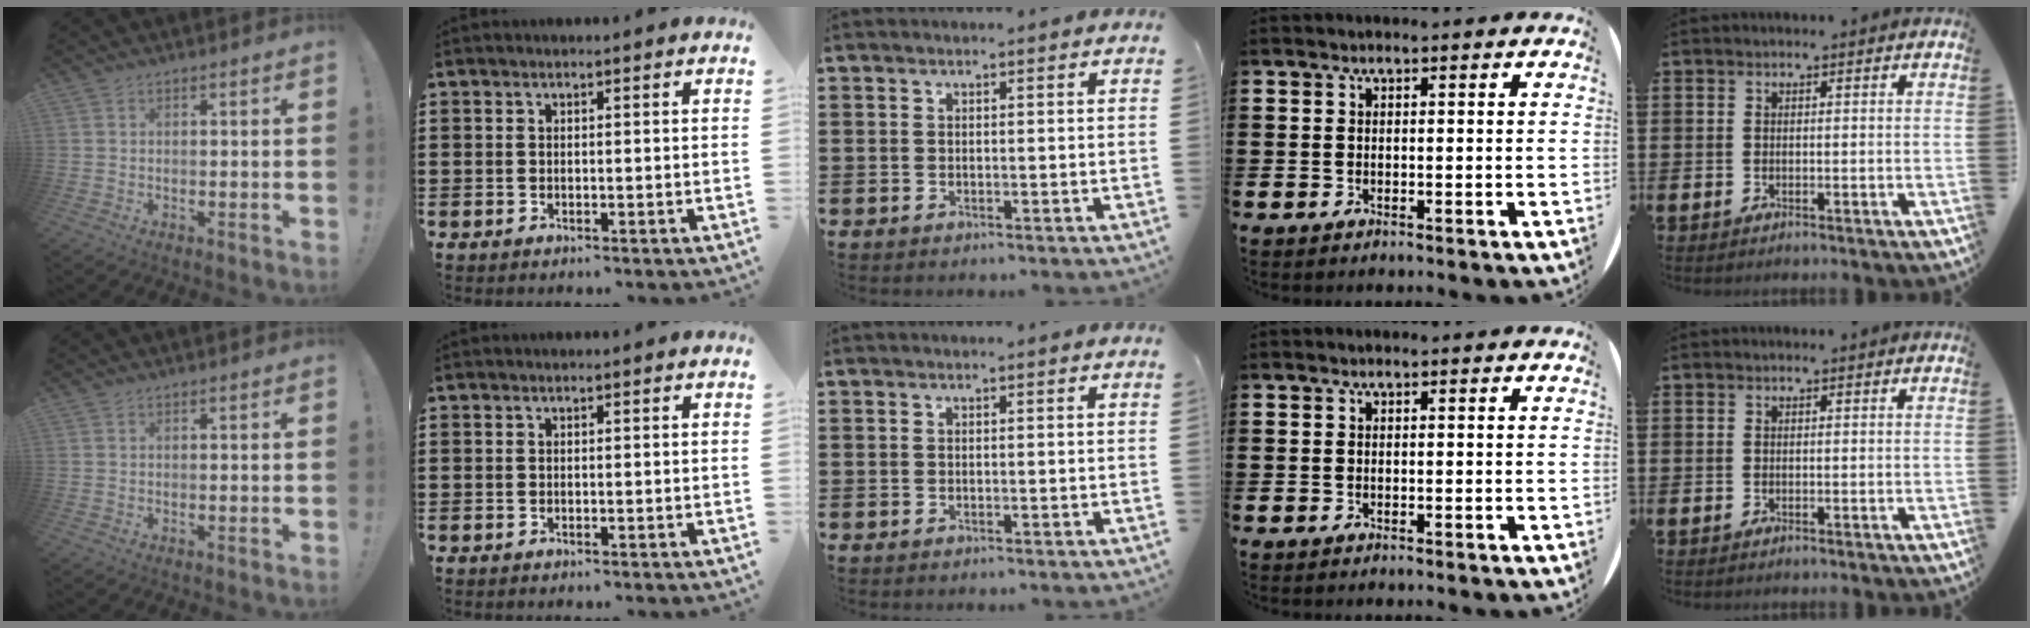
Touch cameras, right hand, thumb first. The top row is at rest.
{}